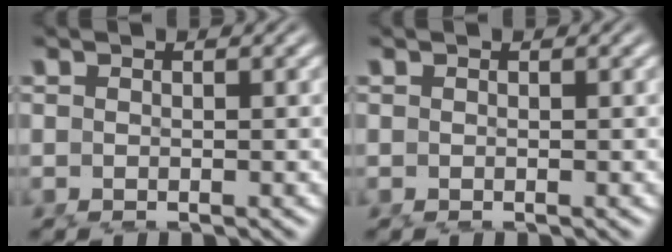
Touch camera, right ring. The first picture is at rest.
{"total": 0.0}